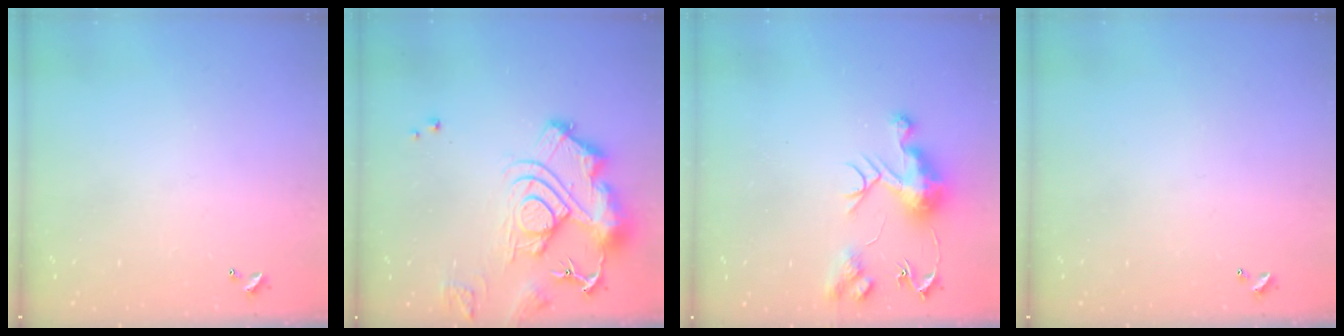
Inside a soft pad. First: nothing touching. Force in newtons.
{"total": 16.2, "press": 16.1, "slide": 1.7}
{"total": 10.6, "press": 10.6, "slide": 0.9}
{"total": 0.0}